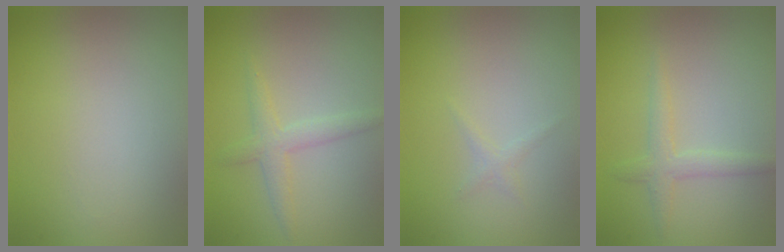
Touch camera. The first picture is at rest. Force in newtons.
{"total": 2.2, "press": 2.2, "slide": 0.1}
{"total": 0.7, "press": 0.7, "slide": 0.1}
{"total": 1.9, "press": 1.9, "slide": 0.1}